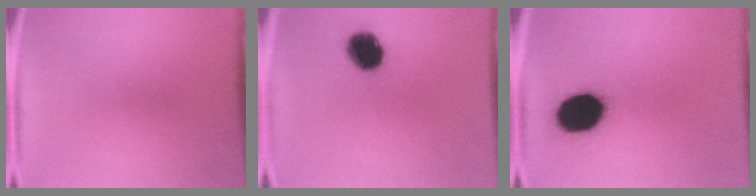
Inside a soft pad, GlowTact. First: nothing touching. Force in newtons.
{"total": 10.3}
{"total": 19.8}